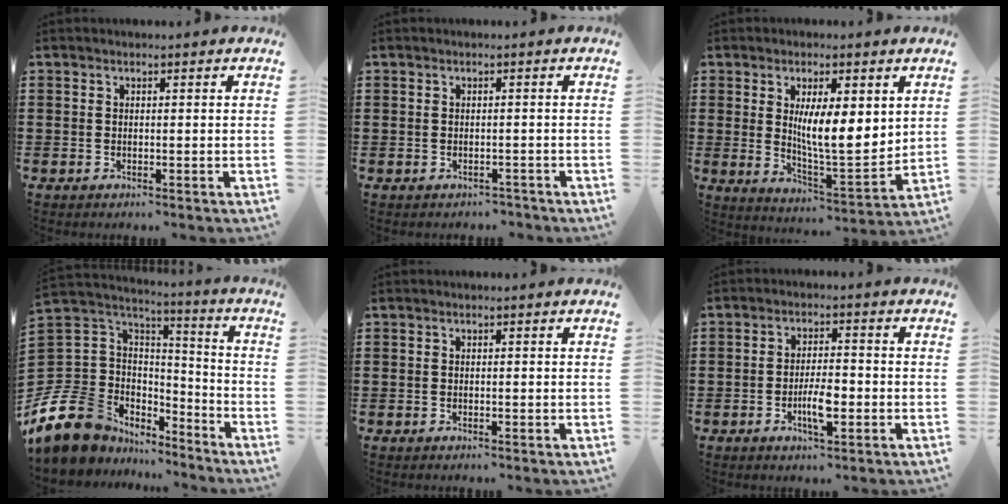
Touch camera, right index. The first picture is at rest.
{"total": 1.0, "force": [-0.8, 0.6, 0.0], "torque": [-0.003, 0.003, -0.017]}
{"total": 8.4, "force": [2.1, 2.6, 7.7], "torque": [-0.132, -0.013, 0.032]}
{"total": 12.7, "force": [-7.4, 9.6, 3.6], "torque": [-0.133, 0.012, -0.140]}
{"total": 0.0}
{"total": 5.1, "force": [-1.7, 1.6, 4.5], "torque": [-0.089, 0.003, -0.034]}